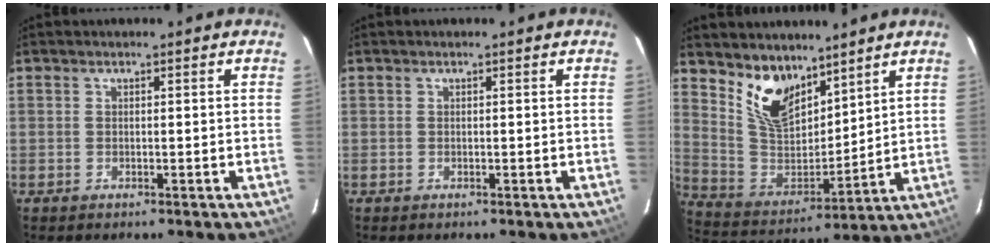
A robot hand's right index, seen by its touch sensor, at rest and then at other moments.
{"total": 0.0}
{"total": 12.6, "force": [8.8, 6.6, 6.2], "torque": [-0.126, -0.001, 0.181]}